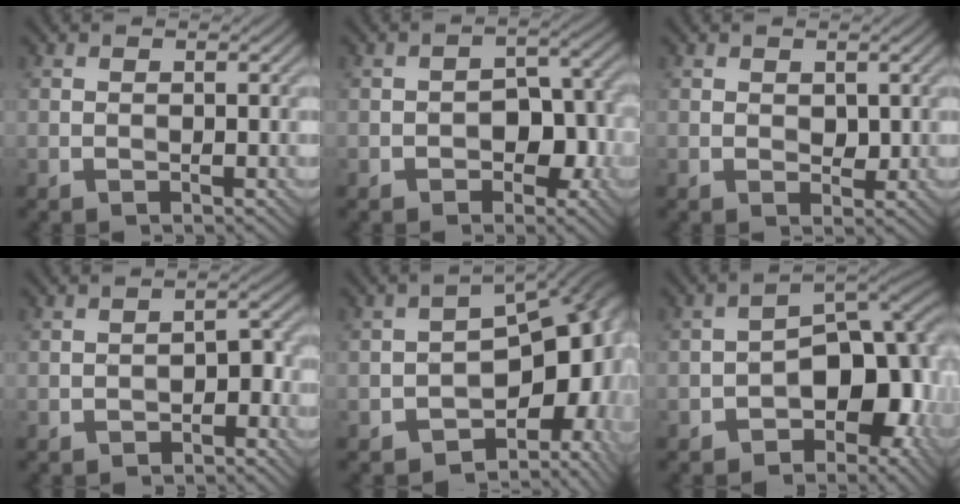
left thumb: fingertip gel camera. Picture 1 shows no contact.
{"total": 5.5, "force": [-1.9, 3.6, 3.6], "torque": [-0.040, 0.004, -0.030]}
{"total": 1.5, "force": [0.4, 1.1, 0.9], "torque": [-0.017, -0.004, 0.009]}
{"total": 3.0, "force": [-1.8, 1.6, 1.8], "torque": [-0.022, 0.008, -0.030]}
{"total": 14.4, "force": [-4.1, 8.6, 10.8], "torque": [-0.120, -0.024, -0.049]}
{"total": 11.8, "force": [-4.5, 7.3, 8.2], "torque": [-0.088, -0.006, -0.084]}